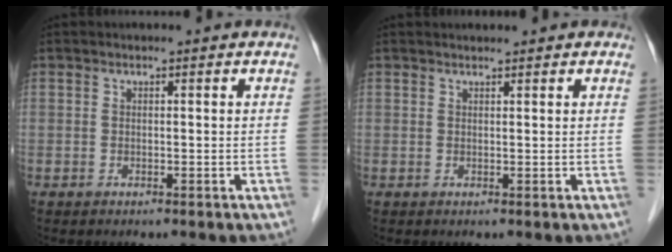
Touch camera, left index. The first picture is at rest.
{"total": 1.5, "force": [1.4, 0.2, 0.4], "torque": [-0.008, 0.011, 0.023]}